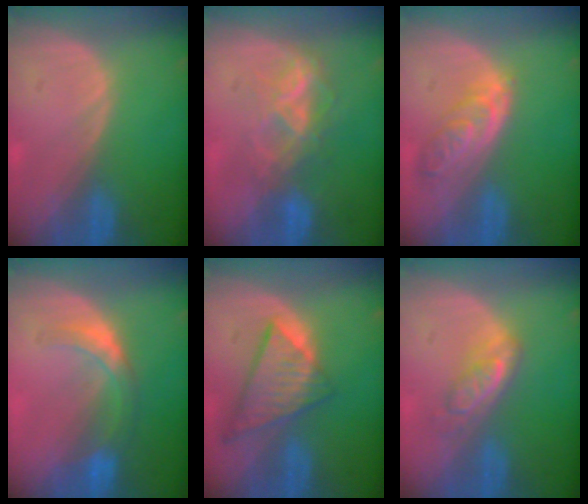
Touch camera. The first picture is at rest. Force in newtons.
{"total": 5.9, "press": 5.9, "slide": 0.8}
{"total": 5.5, "press": 5.4, "slide": 0.7}
{"total": 5.9, "press": 5.2, "slide": 2.8}
{"total": 8.7, "press": 7.5, "slide": 4.3}
{"total": 5.0, "press": 4.6, "slide": 1.9}